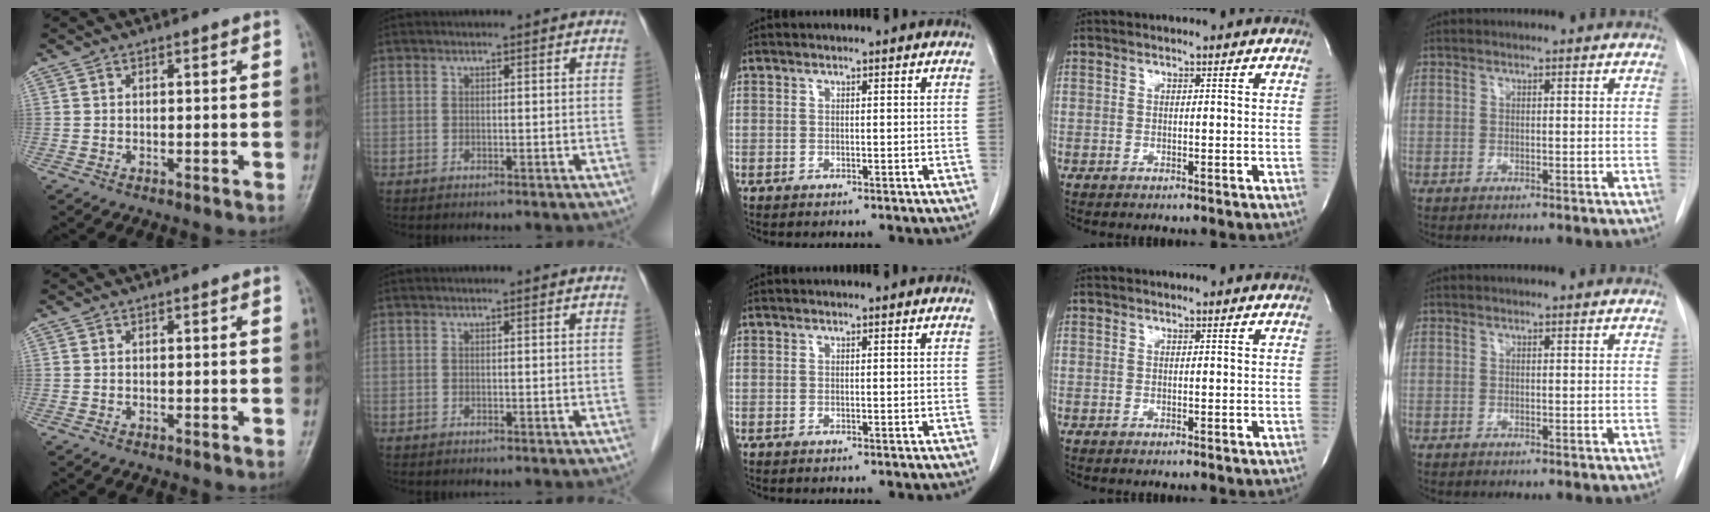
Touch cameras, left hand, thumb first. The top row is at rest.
{}